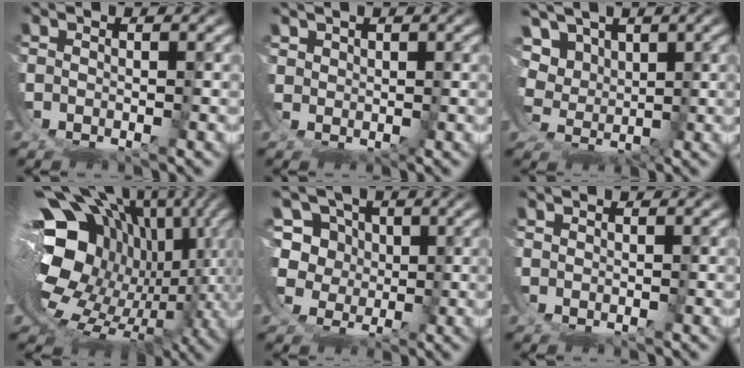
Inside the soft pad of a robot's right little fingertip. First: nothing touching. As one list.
[{"total": 1.5, "force": [1.4, 0.3, 0.3], "torque": [-0.009, -0.003, 0.037]}, {"total": 8.8, "force": [1.4, 7.5, 4.4], "torque": [-0.119, -0.038, 0.035]}, {"total": 20.9, "force": [0.1, 14.4, 15.2], "torque": [-0.242, -0.042, 0.020]}, {"total": 11.8, "force": [1.6, 10.2, 5.8], "torque": [-0.135, -0.034, 0.030]}, {"total": 0.8, "force": [0.7, -0.4, -0.1], "torque": [0.001, 0.000, 0.015]}]